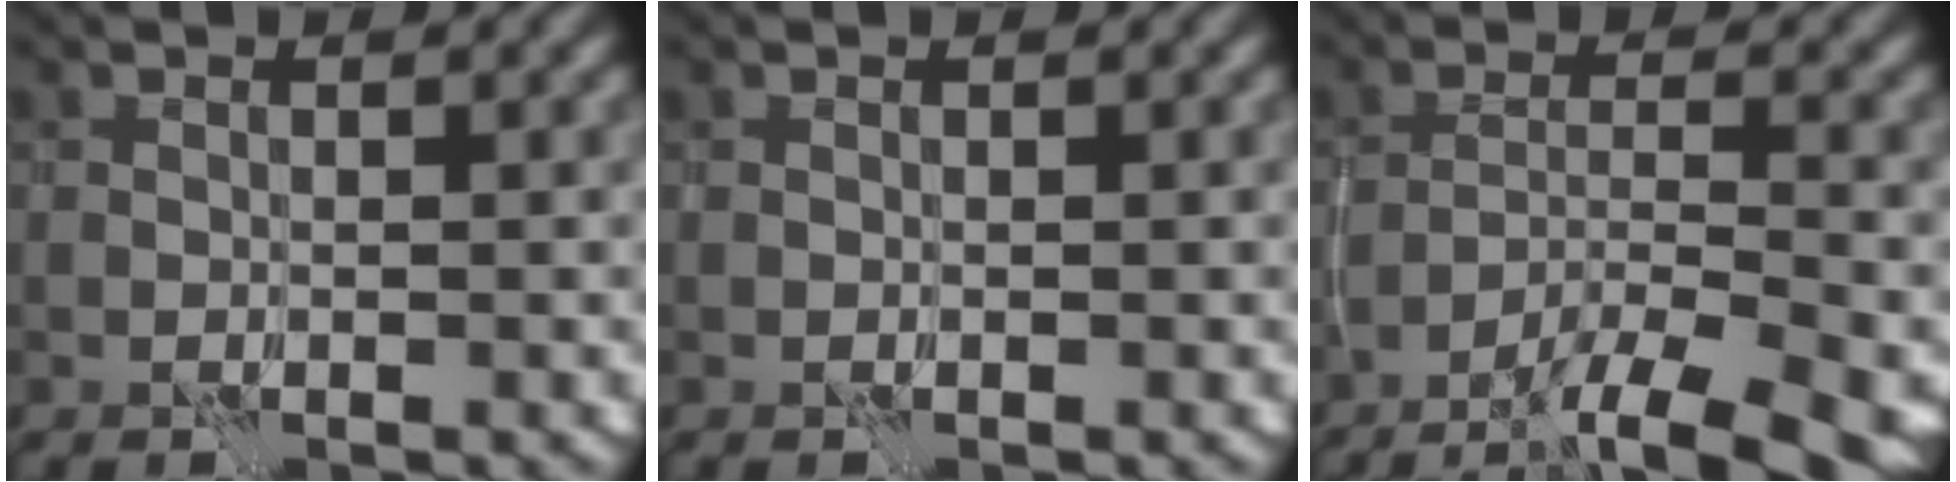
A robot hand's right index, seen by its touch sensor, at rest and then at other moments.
{"total": 0.0}
{"total": 8.1, "force": [-5.8, 1.5, 5.4], "torque": [-0.077, -0.008, -0.090]}